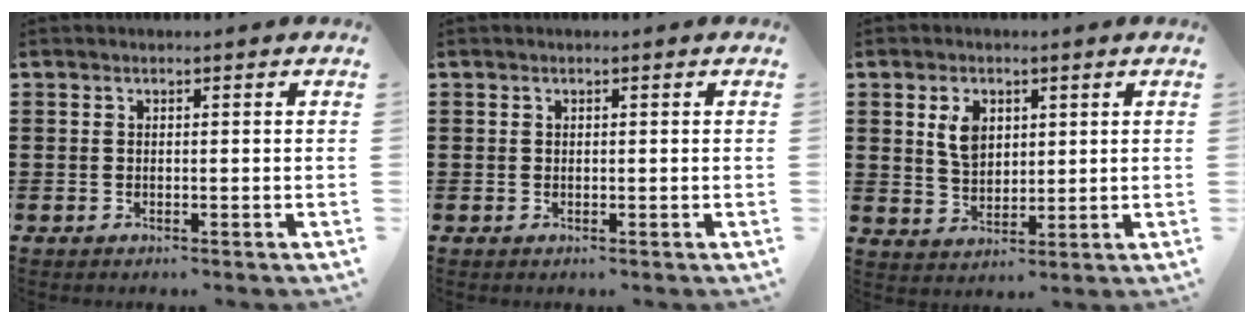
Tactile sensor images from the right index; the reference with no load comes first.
{"total": 0.0}
{"total": 5.1, "force": [1.7, 3.2, 3.5], "torque": [-0.072, 0.008, 0.027]}